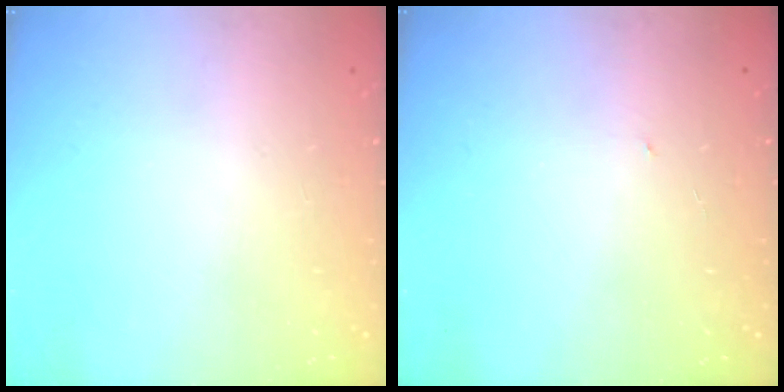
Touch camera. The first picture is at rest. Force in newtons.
{"total": 0.6, "press": 0.6, "slide": 0.1}